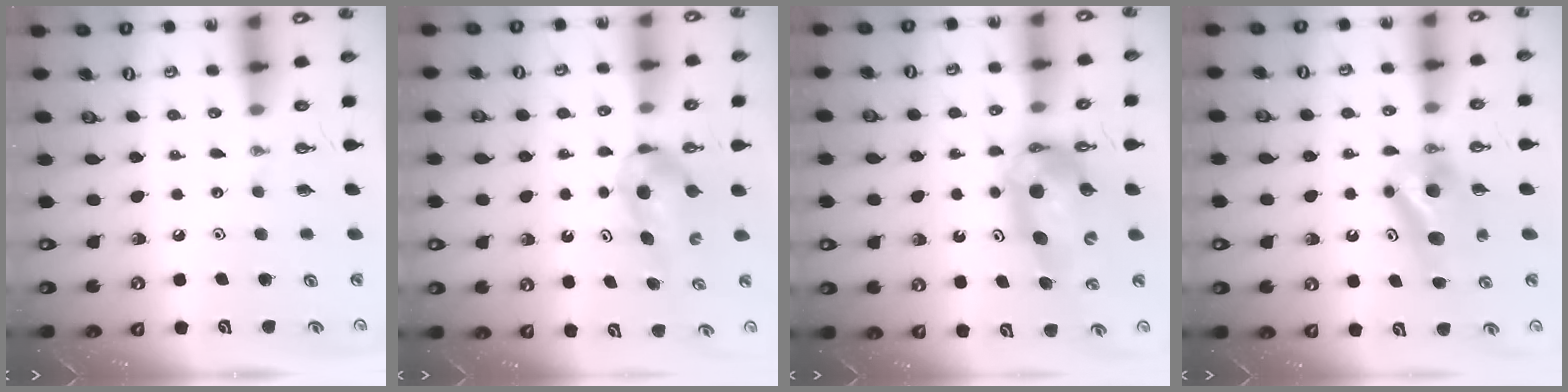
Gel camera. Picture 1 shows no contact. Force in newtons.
{"total": 6.6, "press": 6.4, "slide": 1.9}
{"total": 11.3, "press": 11.3, "slide": 1.2}
{"total": 9.3, "press": 5.7, "slide": 7.3}